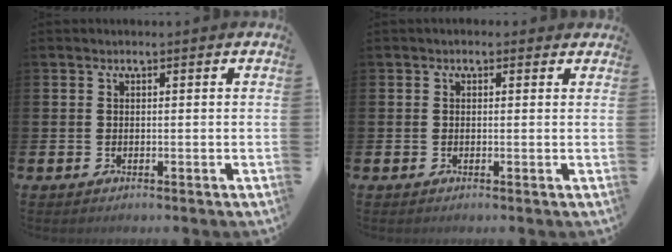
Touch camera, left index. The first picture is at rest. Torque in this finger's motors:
{"motor_torque": [0.92, -1.04, 0.21, 0.02]}